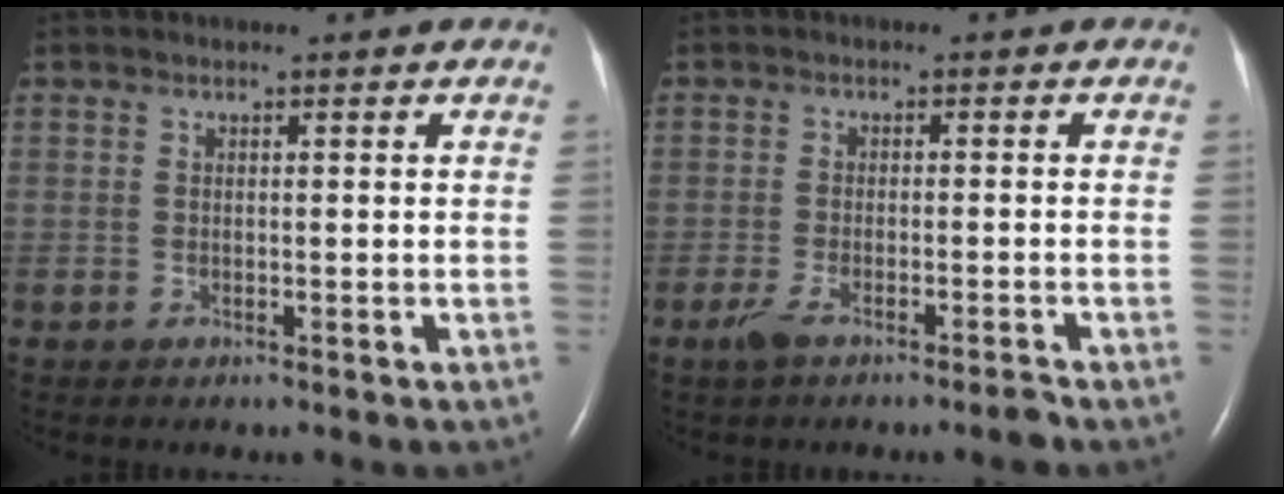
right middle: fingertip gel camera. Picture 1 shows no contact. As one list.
[{"total": 3.5, "force": [-2.6, 0.2, 2.3], "torque": [-0.045, -0.004, -0.050]}]